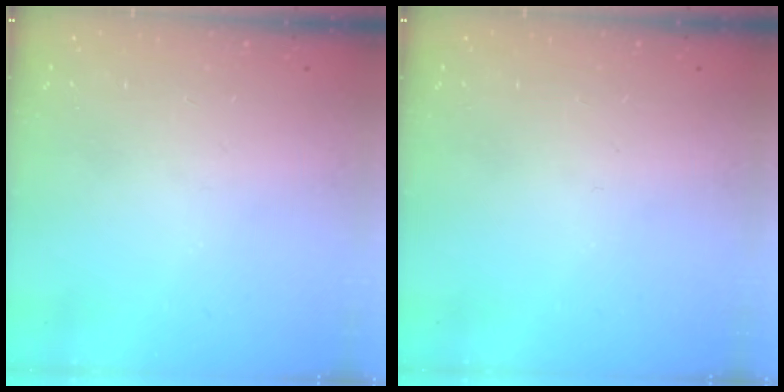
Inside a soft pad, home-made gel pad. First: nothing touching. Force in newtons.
{"total": 0.0}